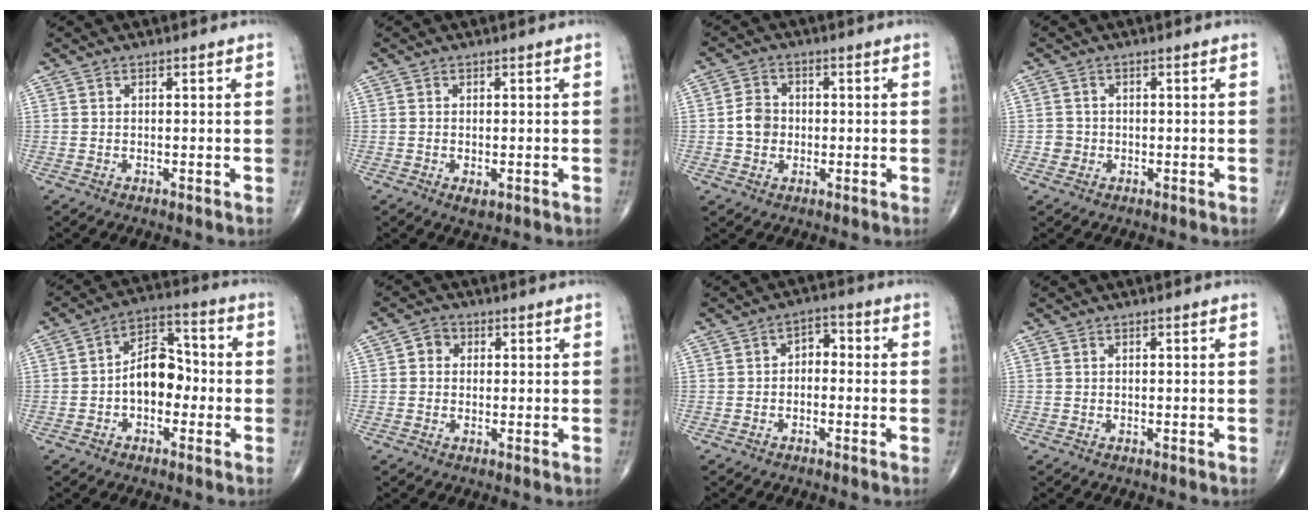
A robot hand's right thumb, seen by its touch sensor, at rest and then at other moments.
{"total": 1.7, "force": [-0.6, 0.9, 1.3], "torque": [-0.021, -0.003, -0.007]}
{"total": 4.7, "force": [-0.4, 4.0, 2.4], "torque": [-0.032, 0.009, -0.012]}
{"total": 1.8, "force": [-0.5, 1.7, 0.2], "torque": [0.009, 0.007, -0.011]}
{"total": 9.4, "force": [-1.6, 6.1, 7.0], "torque": [-0.084, 0.036, -0.041]}
{"total": 2.7, "force": [0.4, 2.4, 1.2], "torque": [-0.001, 0.006, -0.002]}
{"total": 3.7, "force": [-0.5, 2.5, 2.6], "torque": [-0.024, 0.022, -0.021]}
{"total": 0.0}